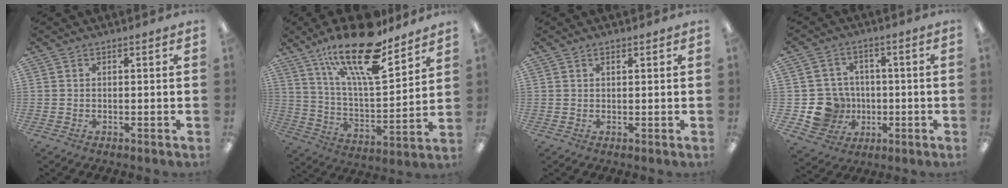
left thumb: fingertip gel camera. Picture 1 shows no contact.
{"total": 23.0, "force": [15.8, 7.5, 15.0], "torque": [-0.260, -0.090, 0.267]}
{"total": 1.0, "force": [0.7, 0.4, 0.6], "torque": [-0.013, 0.001, 0.012]}
{"total": 10.0, "force": [-1.8, 9.6, 2.4], "torque": [-0.078, 0.019, -0.019]}